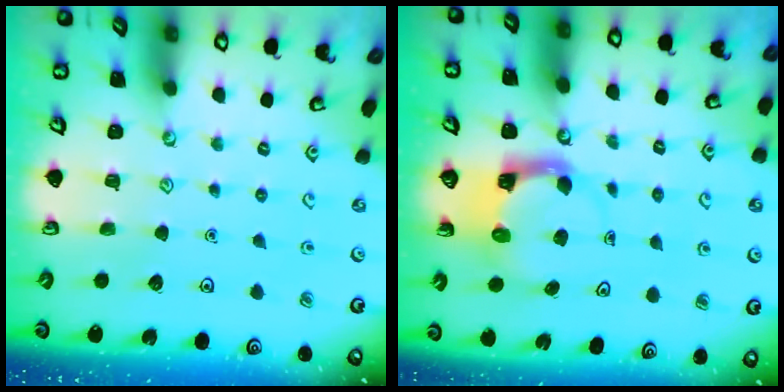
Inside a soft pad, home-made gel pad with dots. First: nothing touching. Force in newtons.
{"total": 3.9, "press": 3.9, "slide": 0.4}